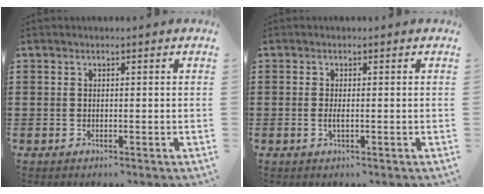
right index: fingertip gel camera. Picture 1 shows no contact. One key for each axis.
{"total": 1.2, "fx": -0.2, "fy": 0.3, "fz": 1.2, "tx": -0.022, "ty": 0.000, "tz": -0.004}